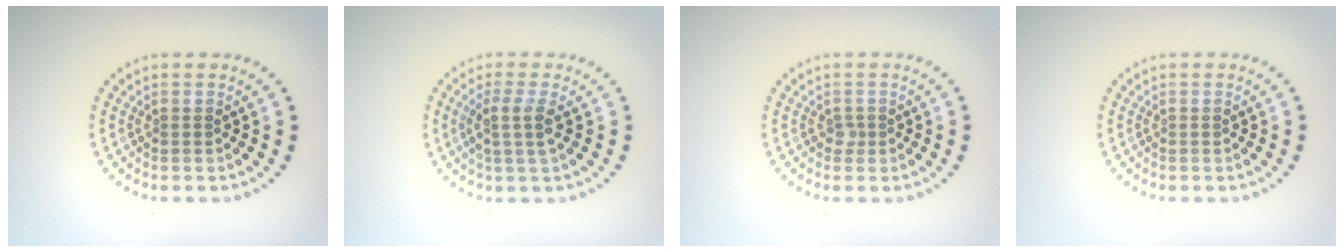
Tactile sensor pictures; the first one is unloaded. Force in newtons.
{"total": 2.3, "press": 1.9, "slide": 1.3}
{"total": 0.7, "press": 0.5, "slide": 0.5}
{"total": 0.0}